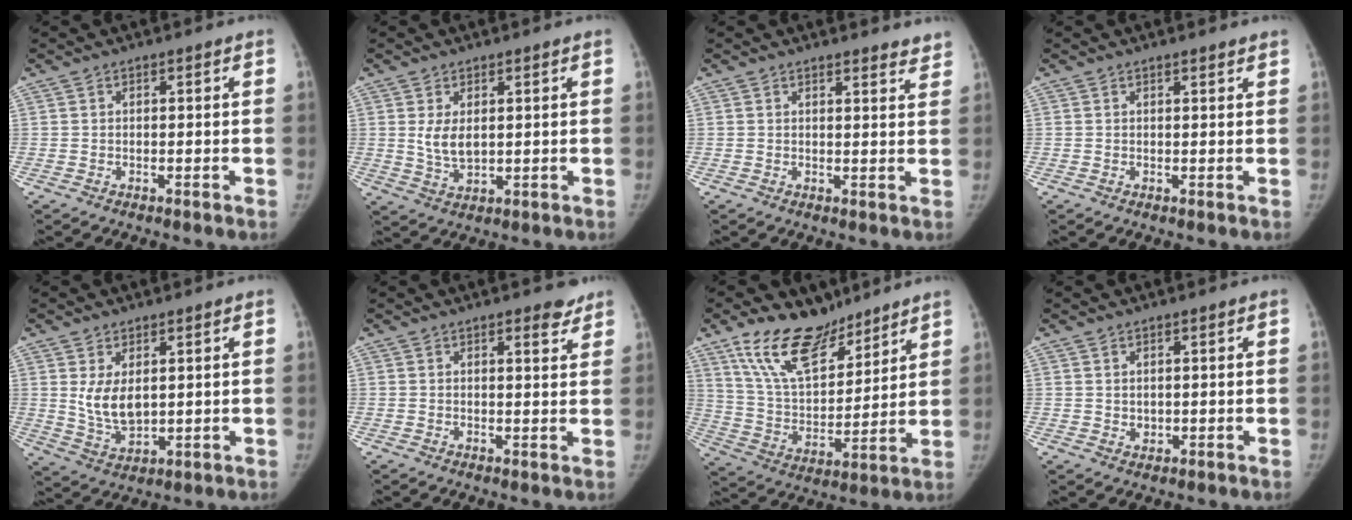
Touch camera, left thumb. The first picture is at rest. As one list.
[{"total": 4.5, "force": [1.0, 2.6, 3.5], "torque": [-0.059, -0.014, 0.028]}, {"total": 4.4, "force": [4.1, 1.0, 1.2], "torque": [0.002, -0.024, 0.039]}, {"total": 1.3, "force": [1.1, 0.2, 0.6], "torque": [-0.005, -0.004, 0.017]}, {"total": 6.9, "force": [1.6, 4.2, 5.3], "torque": [-0.085, -0.020, 0.045]}, {"total": 3.7, "force": [2.7, 1.1, 2.2], "torque": [-0.015, -0.017, 0.033]}, {"total": 17.0, "force": [12.5, 7.9, 8.3], "torque": [-0.113, -0.064, 0.236]}, {"total": 1.4, "force": [0.5, 1.1, 0.7], "torque": [-0.007, -0.008, 0.014]}]